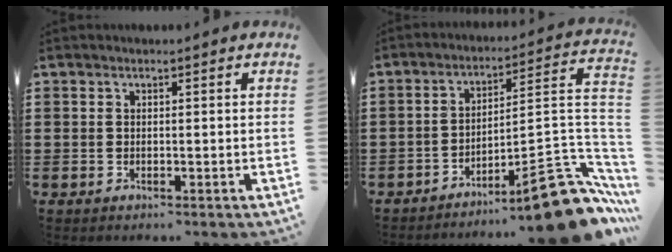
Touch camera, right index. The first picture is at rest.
{"total": 14.6, "force": [-10.1, 3.1, 10.0], "torque": [-0.119, 0.037, -0.172]}